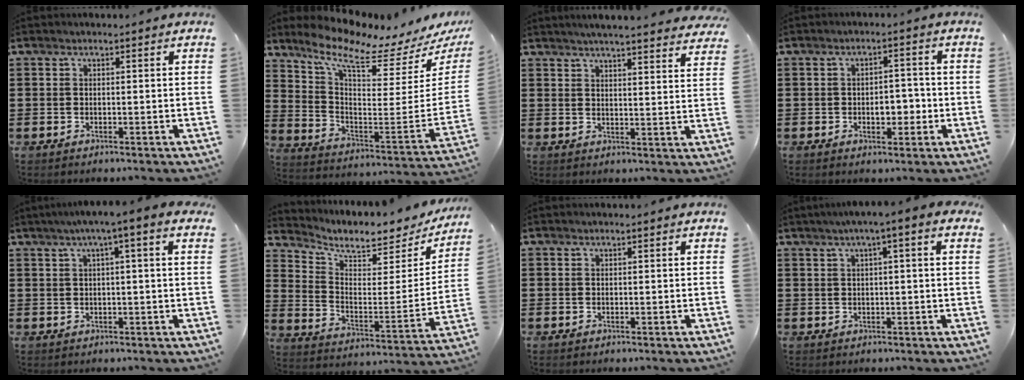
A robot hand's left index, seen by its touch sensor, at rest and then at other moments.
{"total": 8.8, "force": [6.4, 1.5, 5.9], "torque": [-0.130, -0.061, 0.098]}
{"total": 4.1, "force": [4.0, -0.5, 1.0], "torque": [-0.035, -0.020, 0.070]}
{"total": 4.5, "force": [-1.0, 2.4, 3.6], "torque": [-0.052, 0.000, -0.025]}
{"total": 2.9, "force": [0.4, -0.1, 2.8], "torque": [-0.053, -0.002, 0.003]}
{"total": 5.5, "force": [4.8, 1.7, 2.2], "torque": [-0.064, -0.039, 0.077]}
{"total": 0.0}
{"total": 2.5, "force": [0.3, 0.0, 2.4], "torque": [-0.044, -0.001, 0.003]}